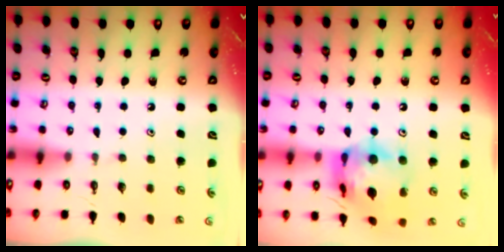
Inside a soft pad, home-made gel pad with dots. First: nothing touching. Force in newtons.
{"total": 16.6, "press": 16.5, "slide": 1.7}